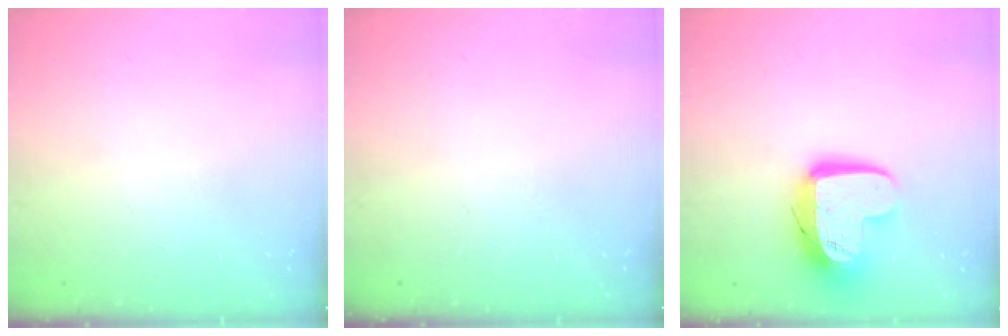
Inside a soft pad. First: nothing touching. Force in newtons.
{"total": 0.0}
{"total": 14.4, "press": 14.3, "slide": 1.4}